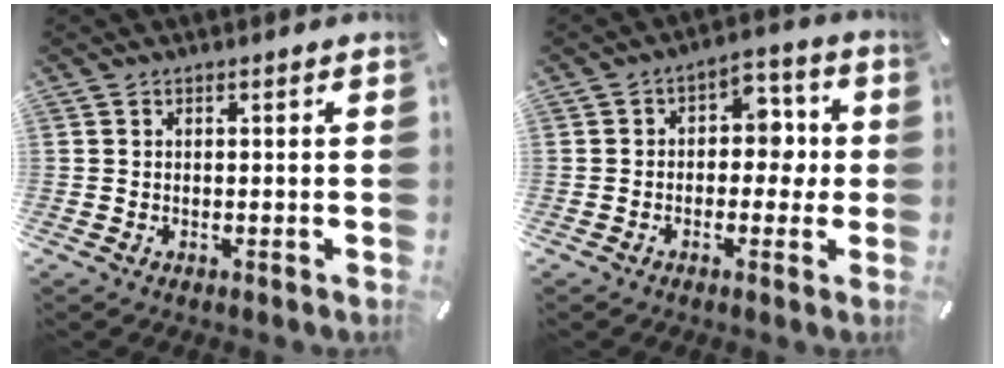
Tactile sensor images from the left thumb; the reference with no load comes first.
{"total": 7.0, "force": [-0.8, 5.3, 4.5], "torque": [-0.048, 0.006, -0.024]}